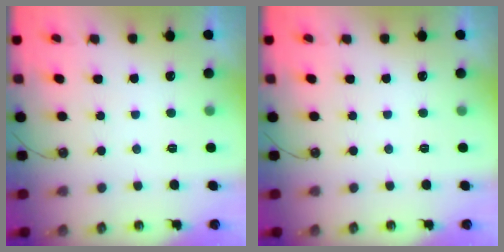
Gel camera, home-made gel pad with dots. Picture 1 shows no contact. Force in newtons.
{"total": 0.0}